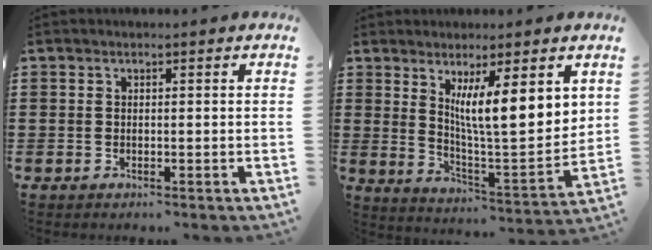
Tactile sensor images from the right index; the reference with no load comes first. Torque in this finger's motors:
{"motor_torque": [1.70, 0.44, 1.05, 0.21]}